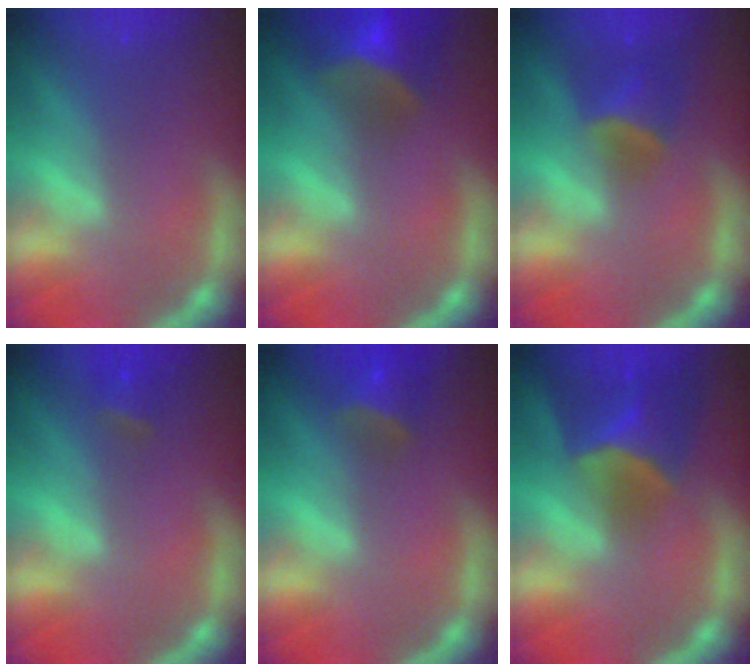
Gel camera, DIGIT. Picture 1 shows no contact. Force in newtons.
{"total": 8.0}
{"total": 4.0}
{"total": 1.9}
{"total": 4.0}
{"total": 6.9}